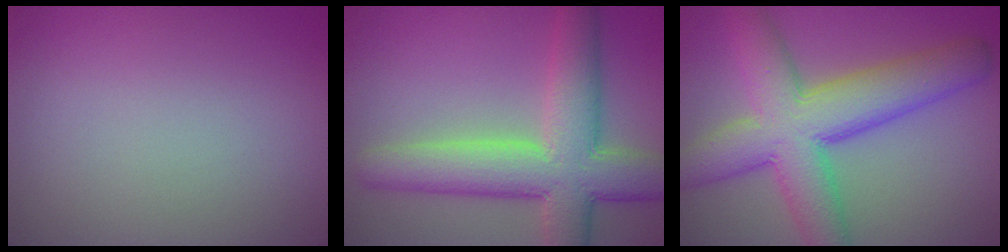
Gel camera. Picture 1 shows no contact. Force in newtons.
{"total": 8.8, "press": 8.8, "slide": 0.5}
{"total": 9.6, "press": 9.5, "slide": 0.3}